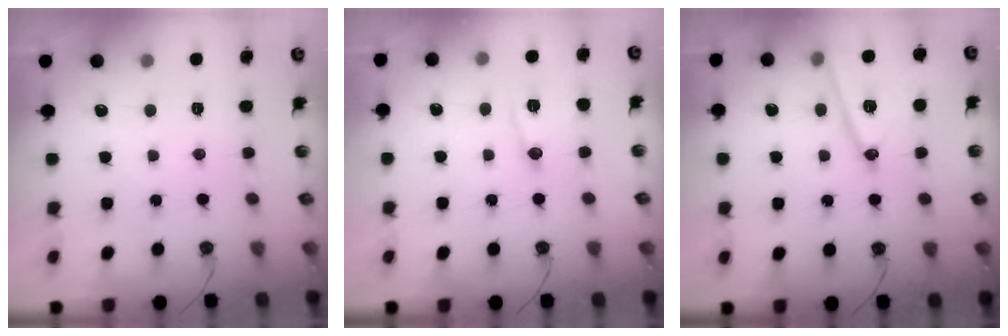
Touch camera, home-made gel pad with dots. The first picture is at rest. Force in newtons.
{"total": 10.0, "press": 10.0, "slide": 0.8}
{"total": 14.2, "press": 13.8, "slide": 3.3}